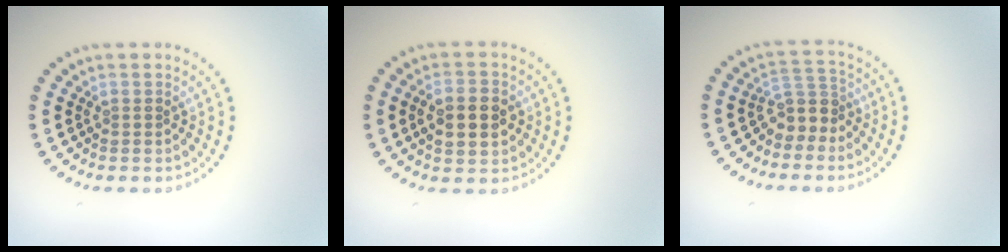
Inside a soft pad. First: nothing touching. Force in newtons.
{"total": 4.5, "press": 4.5, "slide": 0.2}
{"total": 2.8, "press": 2.2, "slide": 1.7}